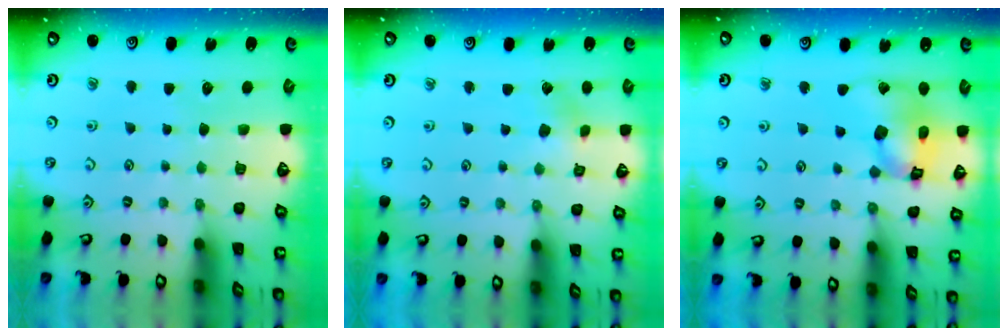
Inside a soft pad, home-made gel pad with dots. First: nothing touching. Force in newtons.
{"total": 2.2, "press": 2.2, "slide": 0.2}
{"total": 14.9, "press": 14.8, "slide": 1.9}